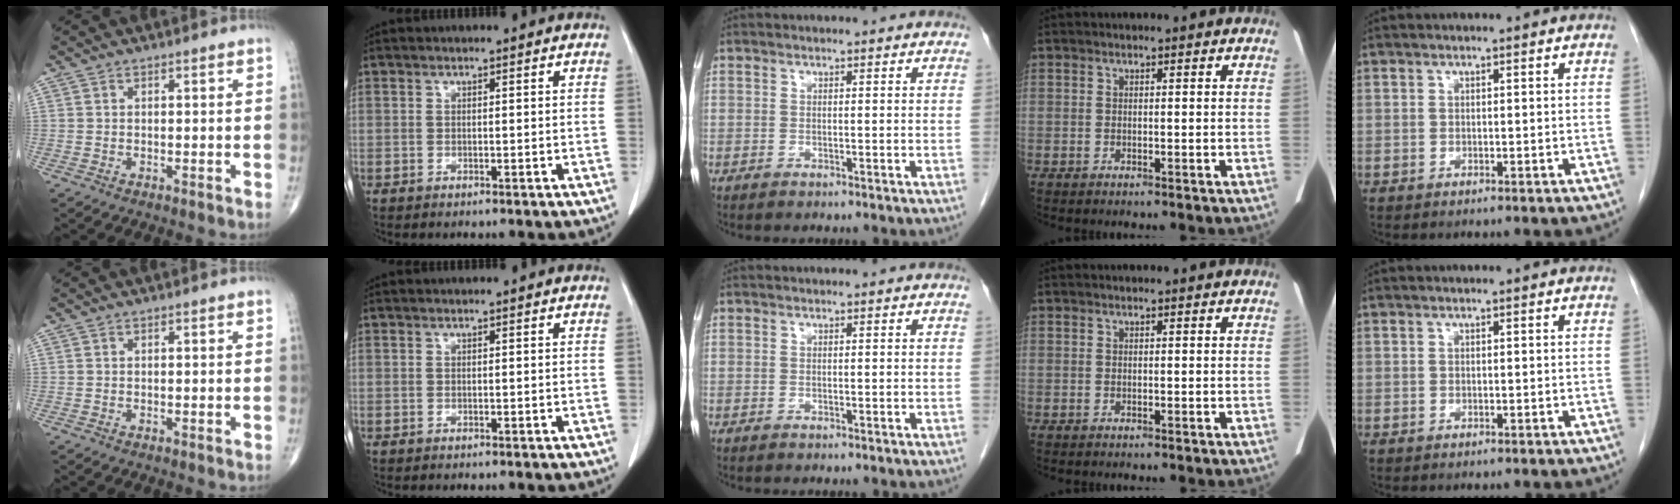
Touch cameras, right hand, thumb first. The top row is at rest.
{}